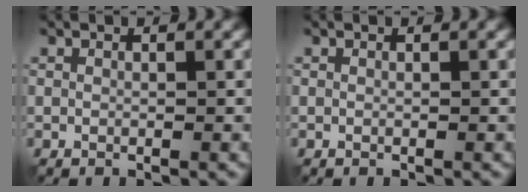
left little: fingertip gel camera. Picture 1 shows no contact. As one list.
[{"total": 0.0}]